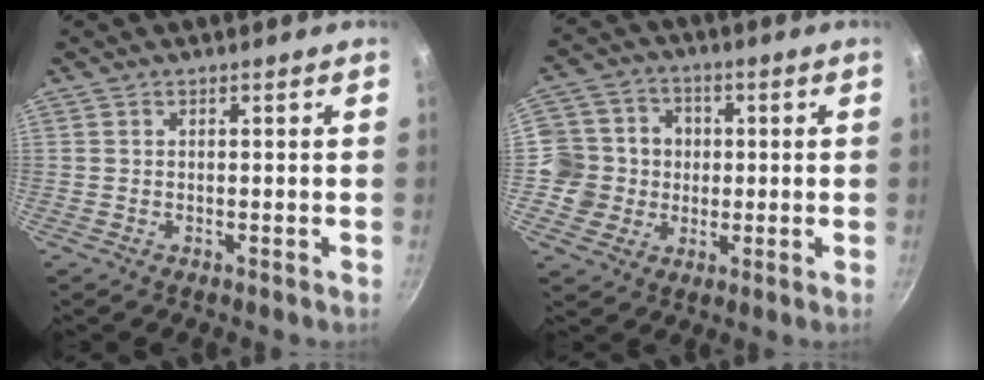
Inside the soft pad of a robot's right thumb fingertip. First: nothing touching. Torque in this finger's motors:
{"motor_torque": [0.57, 0.54, 0.65, -0.01, 0.02]}